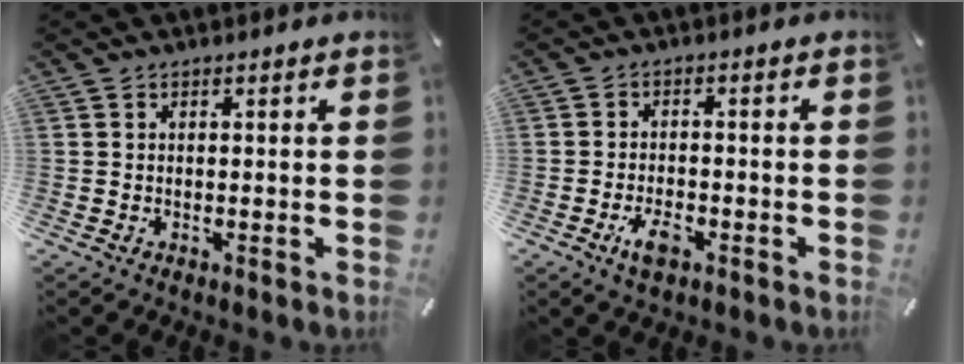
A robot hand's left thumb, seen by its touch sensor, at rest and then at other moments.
{"total": 4.7, "force": [-2.5, 2.4, 3.2], "torque": [-0.068, 0.006, -0.047]}